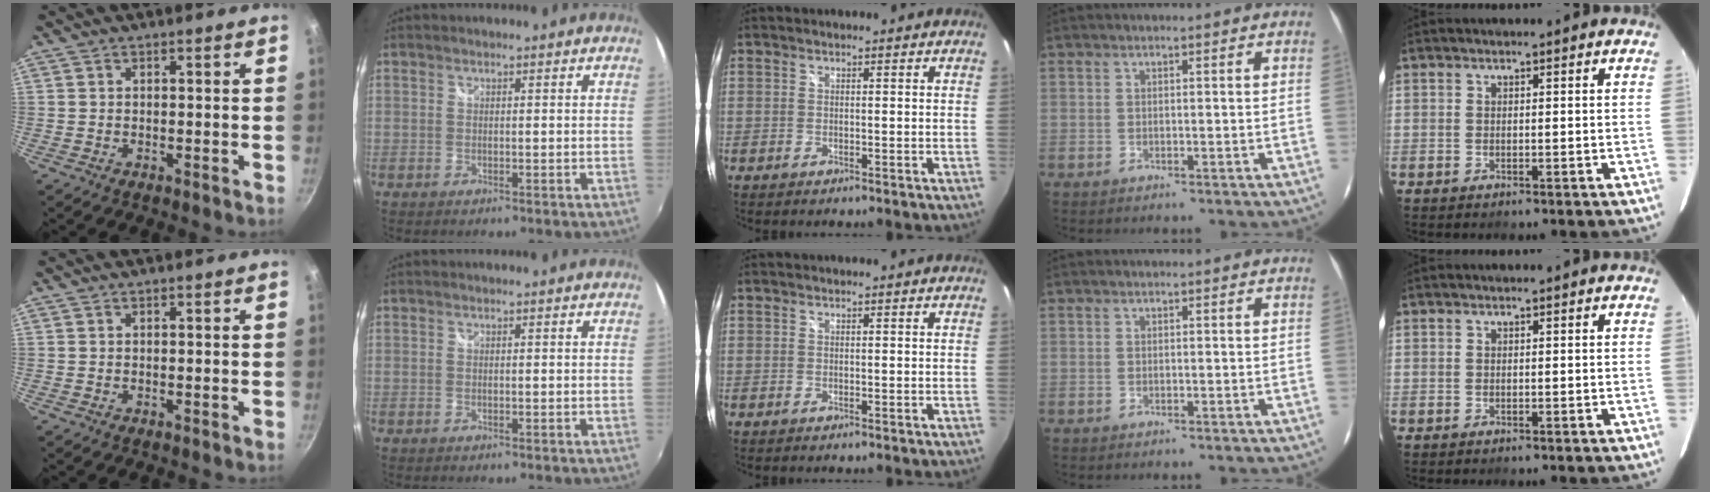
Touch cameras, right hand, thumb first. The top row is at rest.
{}